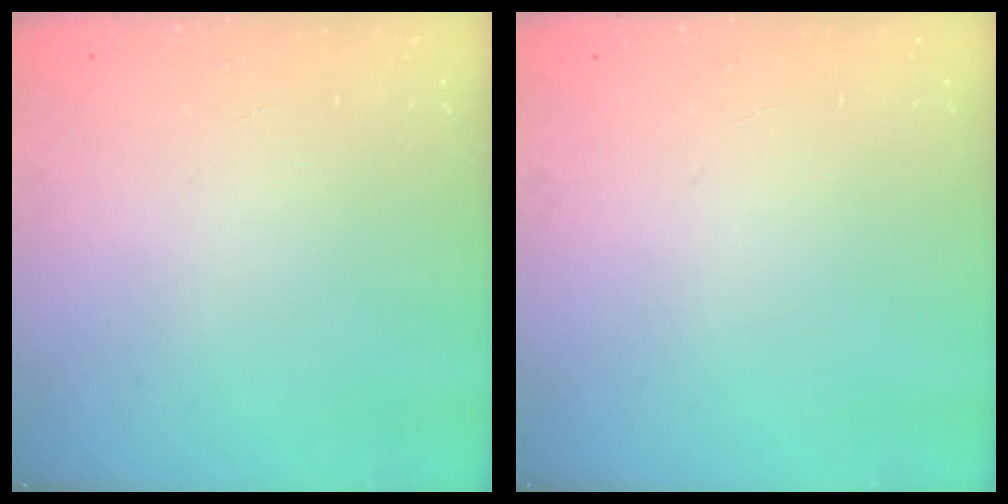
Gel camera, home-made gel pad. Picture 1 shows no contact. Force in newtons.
{"total": 0.0}